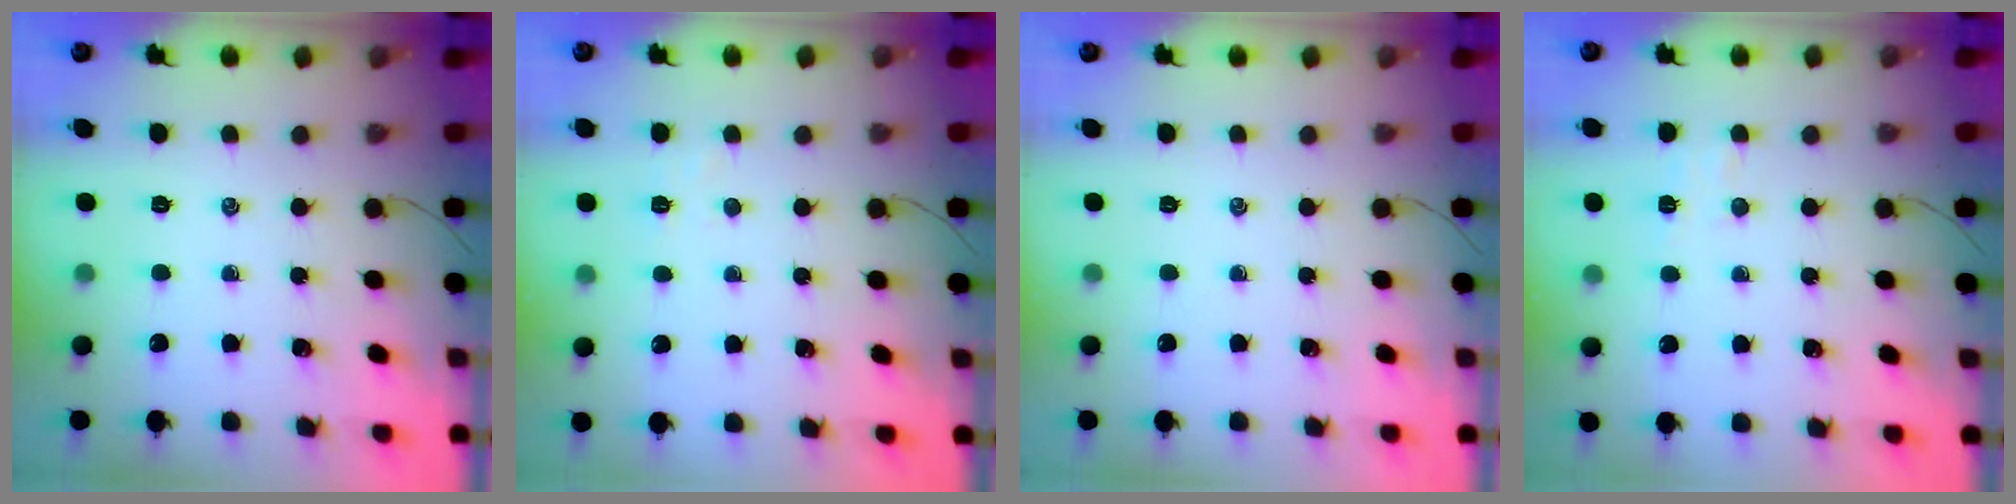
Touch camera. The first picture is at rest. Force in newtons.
{"total": 2.5, "press": 2.4, "slide": 0.6}
{"total": 0.0}
{"total": 4.8, "press": 4.7, "slide": 1.0}